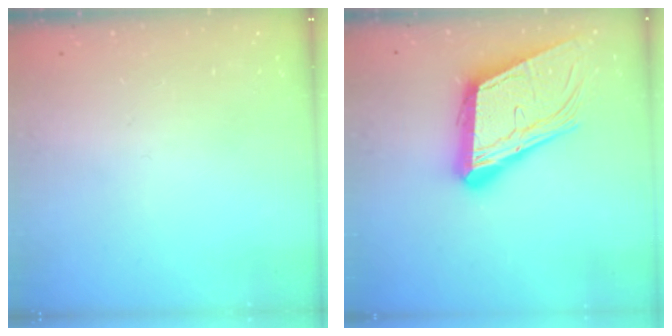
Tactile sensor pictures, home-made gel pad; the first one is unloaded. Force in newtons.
{"total": 20.4, "press": 20.0, "slide": 3.9}